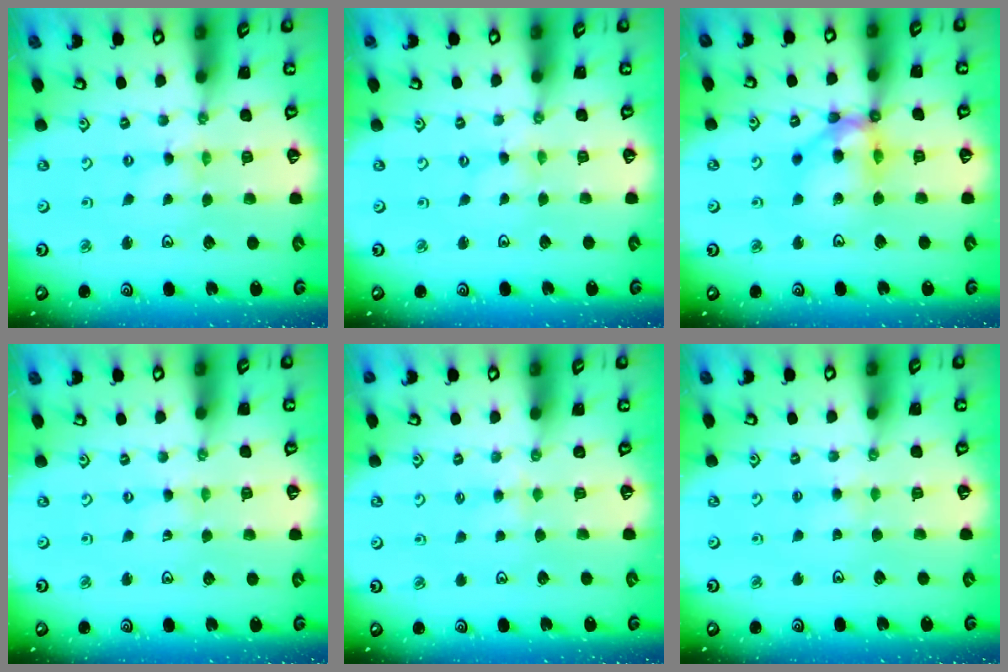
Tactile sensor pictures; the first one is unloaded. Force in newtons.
{"total": 0.0}
{"total": 13.0, "press": 12.9, "slide": 1.9}
{"total": 0.0}
{"total": 2.7, "press": 2.6, "slide": 0.4}
{"total": 3.4, "press": 3.4, "slide": 0.5}